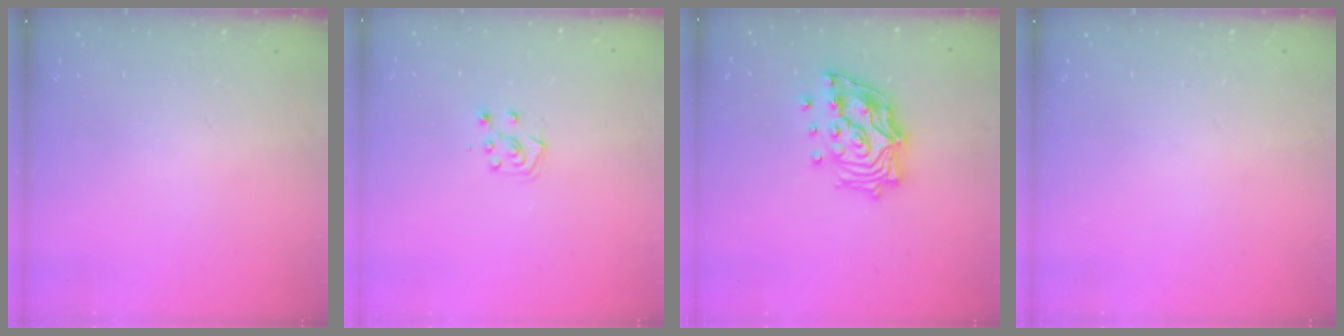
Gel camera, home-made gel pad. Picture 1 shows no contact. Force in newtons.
{"total": 5.0, "press": 4.9, "slide": 0.6}
{"total": 17.0, "press": 16.8, "slide": 2.2}
{"total": 0.0}